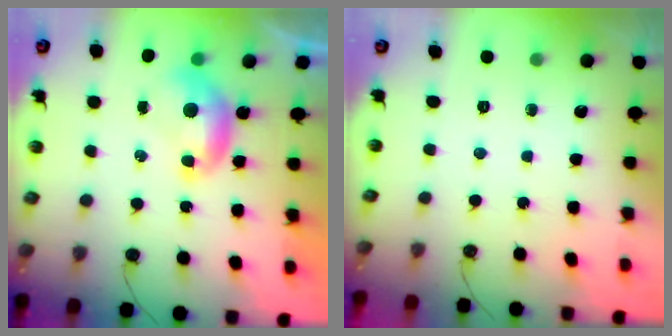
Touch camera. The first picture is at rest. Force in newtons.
{"total": 0.0}